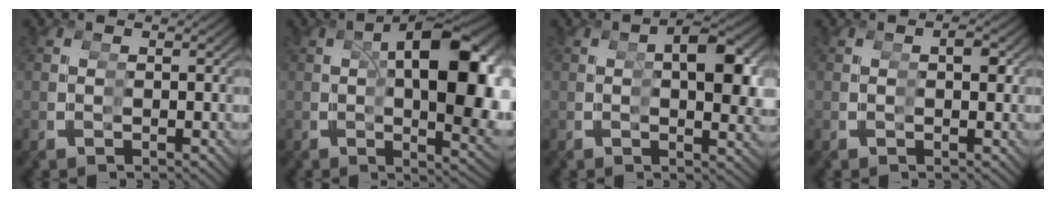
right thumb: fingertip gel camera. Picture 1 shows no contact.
{"total": 12.1, "force": [1.1, 4.2, 11.2], "torque": [-0.140, 0.009, 0.020]}
{"total": 3.9, "force": [0.9, 0.2, 3.8], "torque": [-0.042, 0.019, 0.011]}
{"total": 0.8, "force": [0.2, -0.7, 0.1], "torque": [-0.003, 0.010, 0.005]}